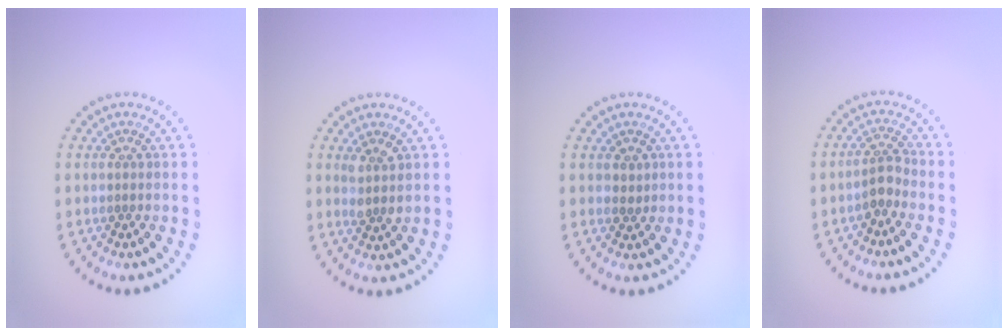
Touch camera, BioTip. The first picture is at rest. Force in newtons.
{"total": 1.7, "press": 1.5, "slide": 0.7}
{"total": 0.6, "press": 0.3, "slide": 0.5}
{"total": 2.0, "press": 1.6, "slide": 1.2}